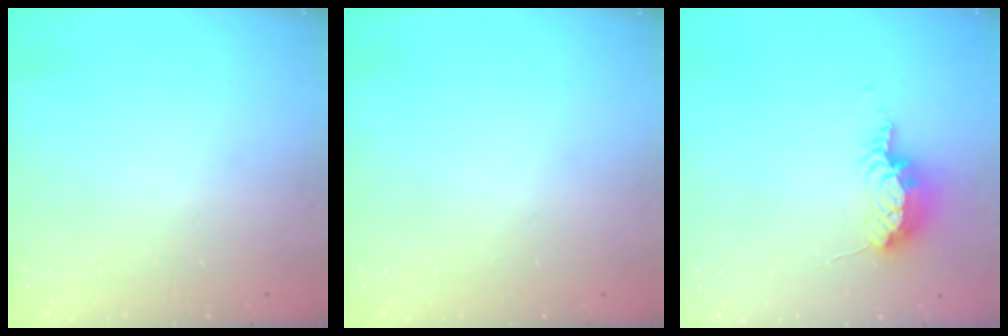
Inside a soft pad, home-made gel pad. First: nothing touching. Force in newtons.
{"total": 0.0}
{"total": 7.7, "press": 7.6, "slide": 1.2}